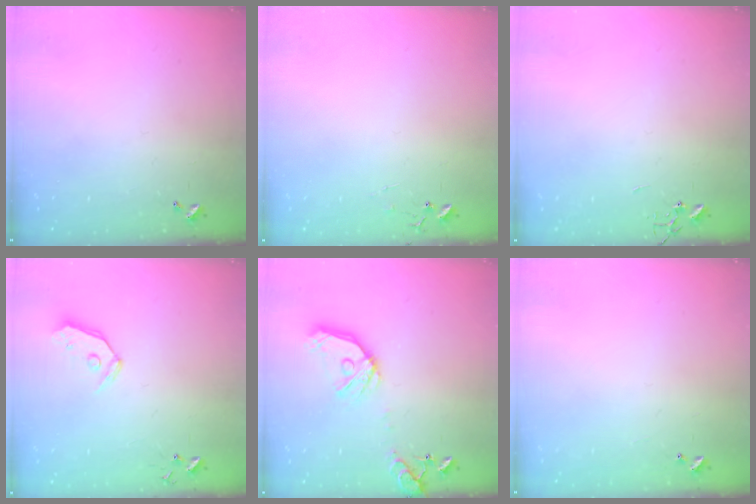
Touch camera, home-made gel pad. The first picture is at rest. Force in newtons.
{"total": 6.9, "press": 6.9, "slide": 0.4}
{"total": 0.0}
{"total": 7.7, "press": 7.6, "slide": 0.9}
{"total": 16.8, "press": 16.6, "slide": 2.9}
{"total": 3.7, "press": 3.6, "slide": 0.4}